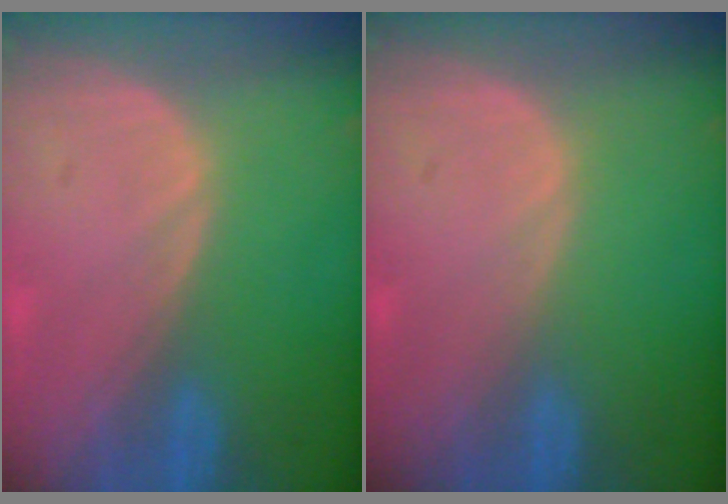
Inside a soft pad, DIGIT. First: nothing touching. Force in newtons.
{"total": 0.0}